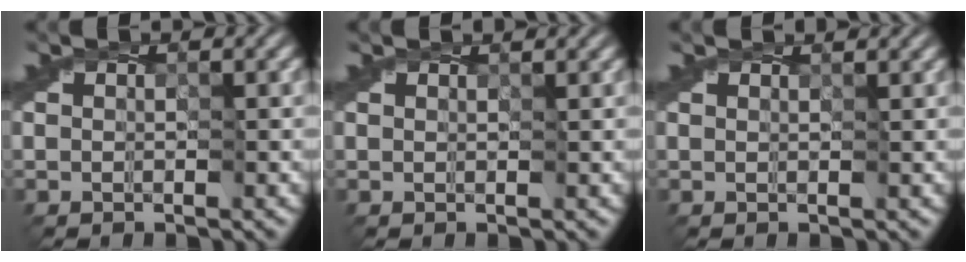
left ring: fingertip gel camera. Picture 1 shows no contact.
{"total": 0.9, "force": [0.8, 0.2, 0.5], "torque": [-0.004, 0.003, 0.005]}
{"total": 1.2, "force": [0.9, 0.3, 0.7], "torque": [-0.006, 0.005, 0.005]}